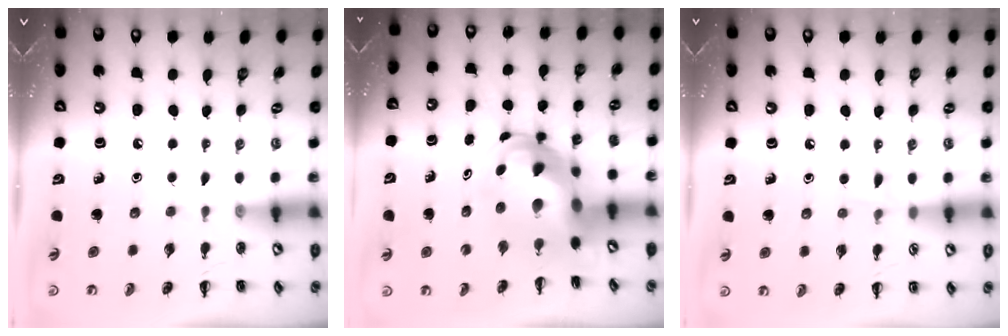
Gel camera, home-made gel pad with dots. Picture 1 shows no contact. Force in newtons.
{"total": 8.7, "press": 8.4, "slide": 2.5}
{"total": 4.9, "press": 4.5, "slide": 1.8}